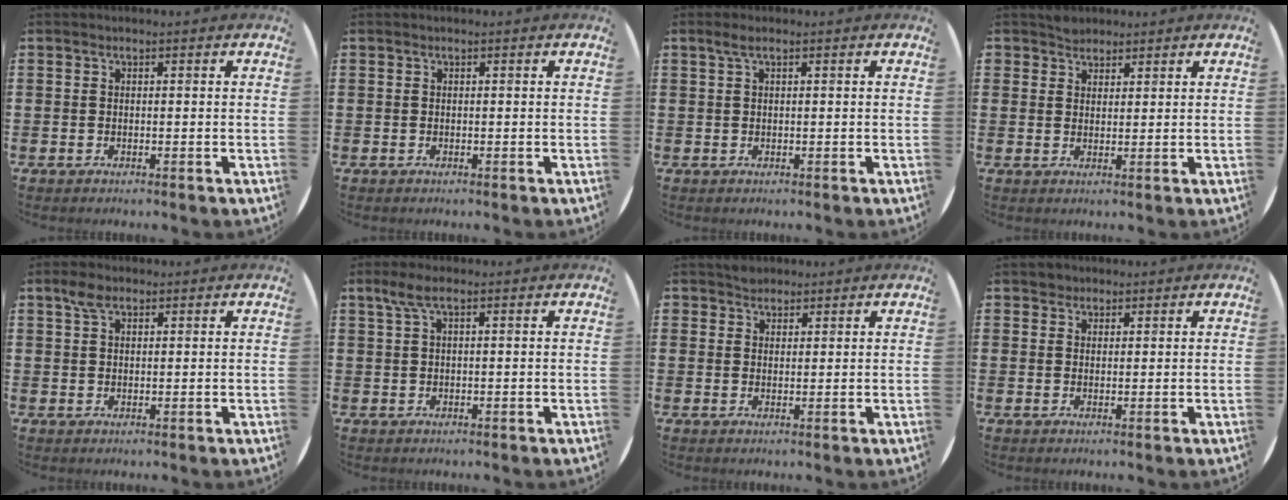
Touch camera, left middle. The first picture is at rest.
{"total": 0.0}
{"total": 1.1, "force": [0.5, 0.1, 1.0], "torque": [-0.021, 0.003, 0.009]}
{"total": 2.1, "force": [1.9, 0.8, -0.2], "torque": [0.008, 0.001, 0.037]}
{"total": 2.5, "force": [1.7, 1.2, 1.4], "torque": [-0.023, 0.003, 0.029]}
{"total": 2.3, "force": [1.1, 0.4, 2.0], "torque": [-0.042, 0.005, 0.018]}
{"total": 1.9, "force": [1.7, 0.8, -0.1], "torque": [0.008, 0.000, 0.032]}
{"total": 1.4, "force": [1.2, 0.7, -0.1], "torque": [0.007, -0.002, 0.023]}